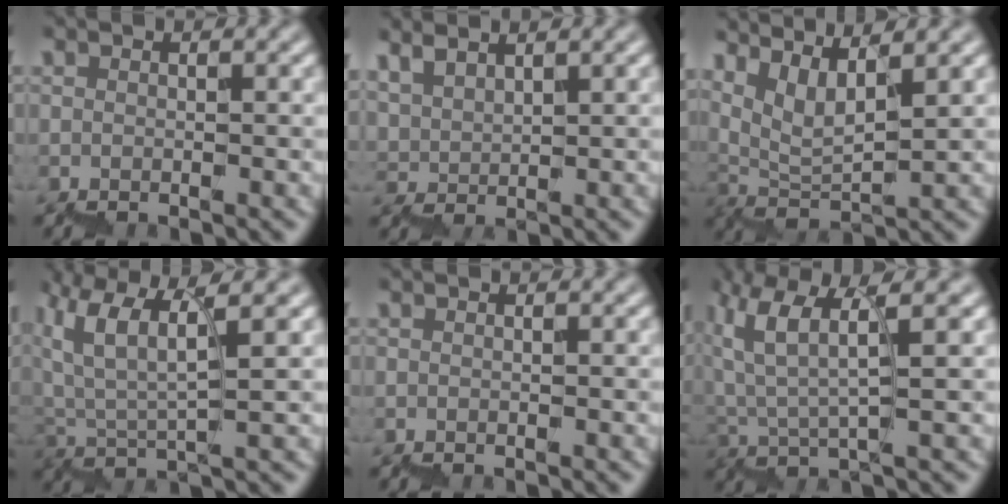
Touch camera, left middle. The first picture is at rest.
{"total": 2.9, "force": [2.9, 0.4, 0.1], "torque": [-0.004, 0.004, 0.064]}
{"total": 5.3, "force": [4.9, 0.5, 1.8], "torque": [-0.043, 0.011, 0.097]}
{"total": 5.3, "force": [4.1, 0.6, 3.2], "torque": [-0.078, 0.002, 0.080]}
{"total": 0.0}
{"total": 4.3, "force": [3.2, 0.1, 2.9], "torque": [-0.071, 0.001, 0.060]}